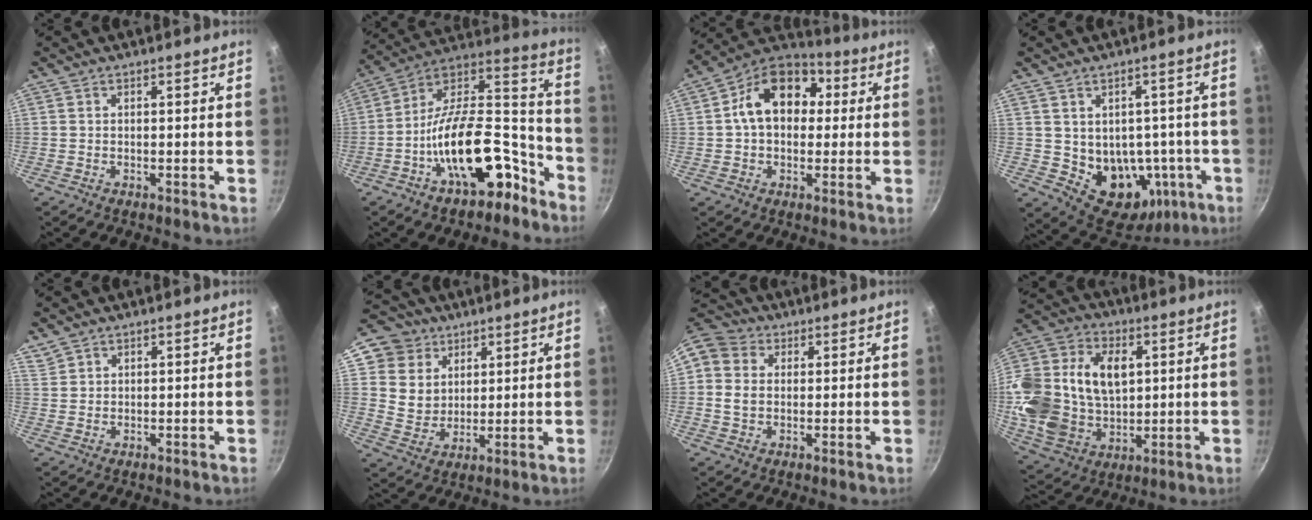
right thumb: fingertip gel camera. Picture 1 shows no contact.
{"total": 22.3, "force": [-10.8, 10.9, 16.2], "torque": [-0.202, 0.104, -0.174]}
{"total": 15.4, "force": [2.4, 11.2, 10.3], "torque": [-0.129, 0.030, 0.019]}
{"total": 14.8, "force": [-2.7, 11.4, 9.0], "torque": [-0.073, 0.008, -0.011]}
{"total": 2.4, "force": [2.0, 1.3, 0.3], "torque": [0.005, 0.005, 0.043]}
{"total": 10.5, "force": [5.1, 8.7, 2.8], "torque": [-0.015, -0.015, 0.094]}
{"total": 8.7, "force": [1.5, 7.3, 4.5], "torque": [-0.073, 0.010, 0.009]}
{"total": 24.1, "force": [3.7, 17.3, 16.4], "torque": [-0.316, 0.012, 0.074]}